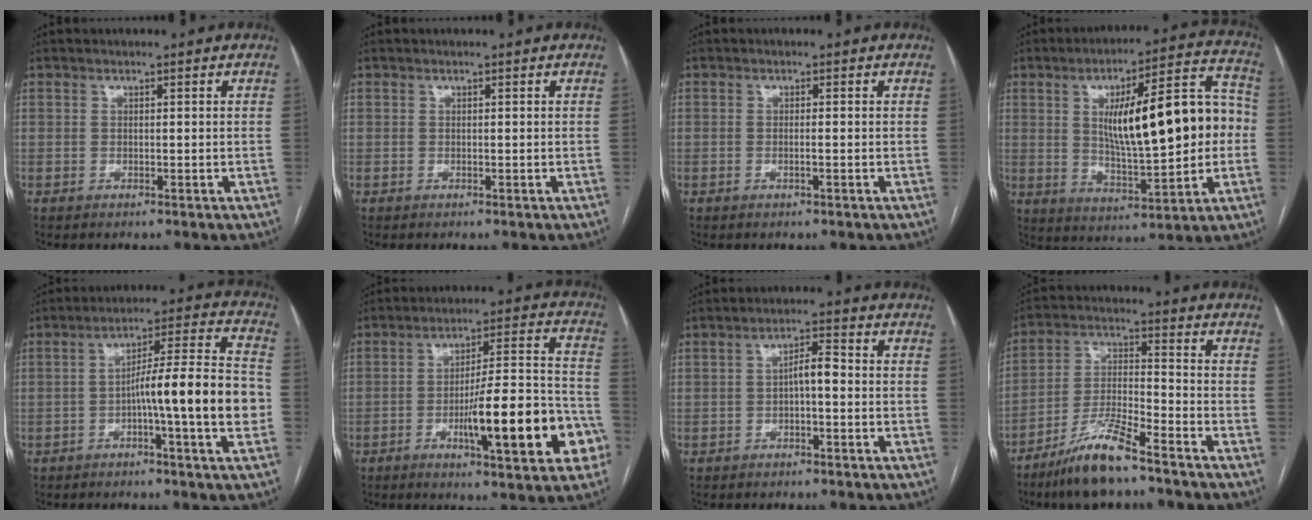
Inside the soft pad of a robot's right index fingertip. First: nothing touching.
{"total": 0.0}
{"total": 0.8, "force": [-0.2, 0.0, 0.8], "torque": [-0.017, 0.000, -0.003]}
{"total": 19.6, "force": [1.5, 4.7, 19.0], "torque": [-0.288, 0.034, 0.030]}
{"total": 13.8, "force": [-3.0, 0.1, 13.4], "torque": [-0.211, 0.018, -0.049]}
{"total": 17.4, "force": [-6.3, 2.8, 16.0], "torque": [-0.216, 0.018, -0.085]}
{"total": 3.5, "force": [-0.4, 1.1, 3.3], "torque": [-0.056, 0.015, -0.007]}
{"total": 10.5, "force": [-7.8, 1.3, 6.9], "torque": [-0.142, -0.018, -0.150]}